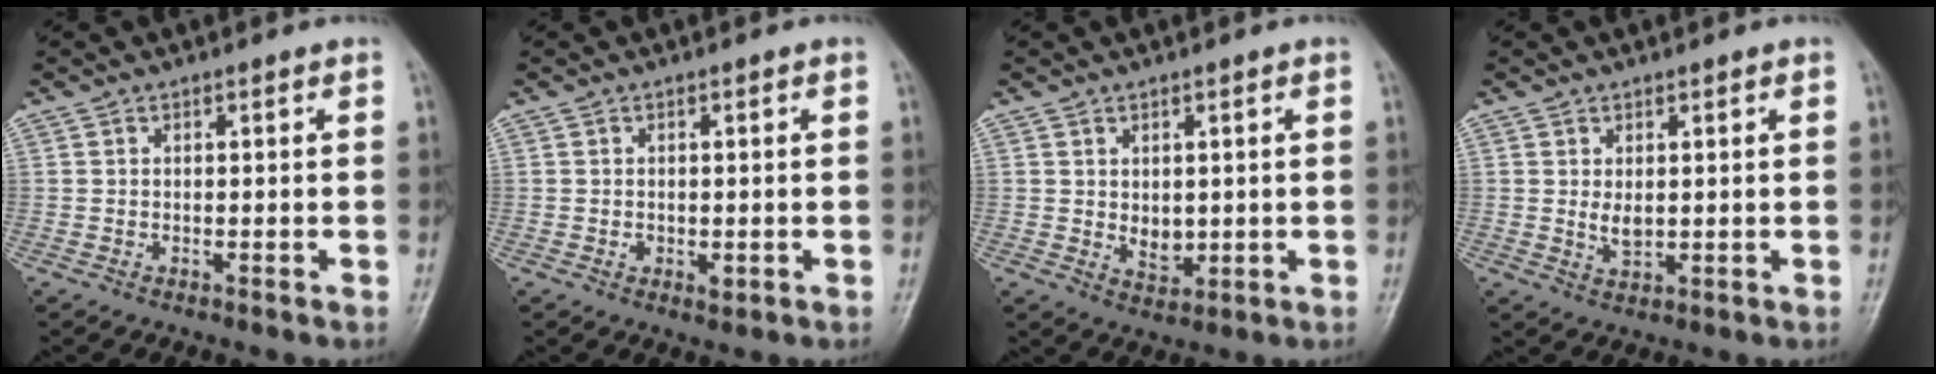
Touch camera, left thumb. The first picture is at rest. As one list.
[{"total": 1.9, "force": [-0.3, 1.3, 1.3], "torque": [-0.016, -0.003, -0.003]}, {"total": 3.9, "force": [0.4, 2.8, 2.7], "torque": [-0.027, -0.011, 0.017]}, {"total": 2.7, "force": [0.5, 1.6, 2.2], "torque": [-0.031, -0.009, 0.014]}]